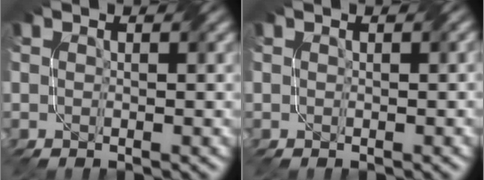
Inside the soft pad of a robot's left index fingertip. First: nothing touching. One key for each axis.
{"total": 0.0}